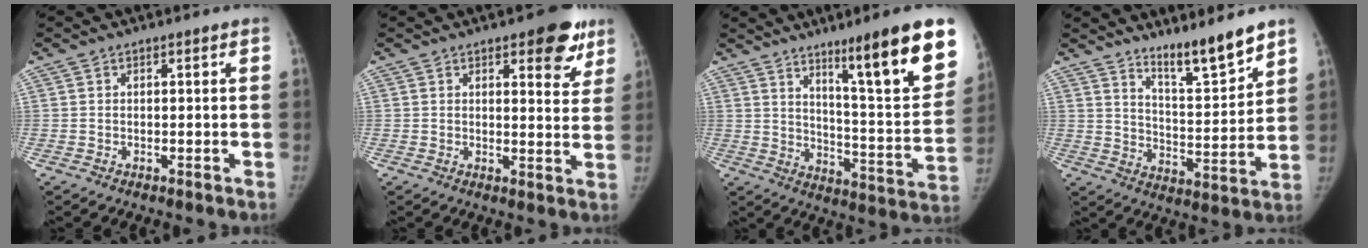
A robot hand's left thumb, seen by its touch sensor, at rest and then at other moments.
{"total": 8.9, "force": [5.2, 3.6, 6.3], "torque": [-0.041, -0.024, 0.062]}
{"total": 20.7, "force": [12.2, 2.3, 16.6], "torque": [-0.204, -0.068, 0.188]}
{"total": 11.2, "force": [9.1, 1.5, 6.4], "torque": [-0.086, -0.078, 0.156]}